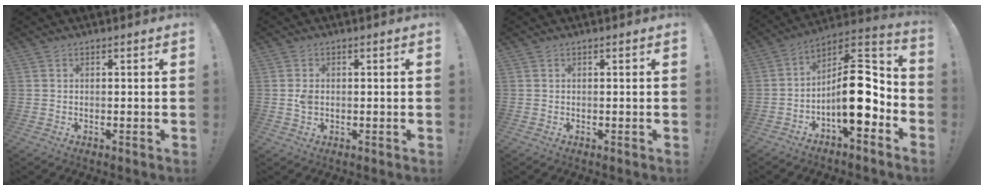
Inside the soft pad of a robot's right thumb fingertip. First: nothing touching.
{"total": 2.0, "force": [-0.3, 1.5, 1.3], "torque": [-0.027, 0.007, -0.002]}
{"total": 0.0}
{"total": 17.4, "force": [-3.3, 8.0, 15.1], "torque": [-0.226, 0.019, -0.047]}